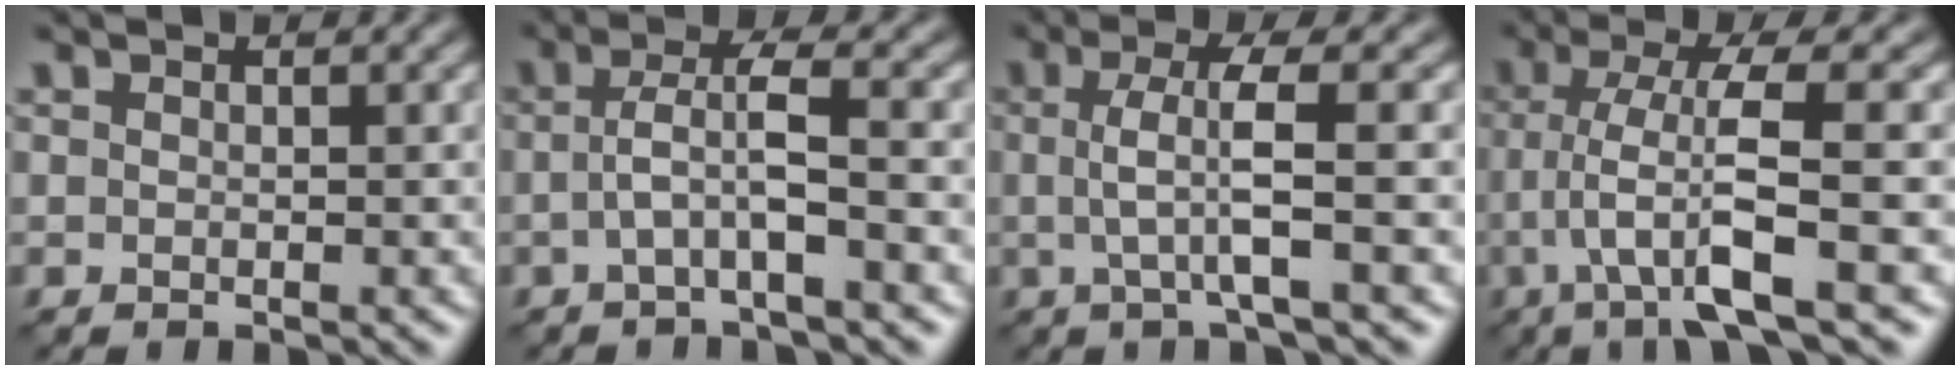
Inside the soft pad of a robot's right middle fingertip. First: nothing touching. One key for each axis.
{"total": 3.7, "fx": -0.5, "fy": 0.5, "fz": 3.6, "tx": -0.073, "ty": 0.007, "tz": -0.013}
{"total": 4.3, "fx": 0.0, "fy": 0.7, "fz": 4.3, "tx": -0.081, "ty": 0.001, "tz": 0.000}
{"total": 6.6, "fx": -1.5, "fy": 0.9, "fz": 6.4, "tx": -0.119, "ty": 0.006, "tz": -0.031}